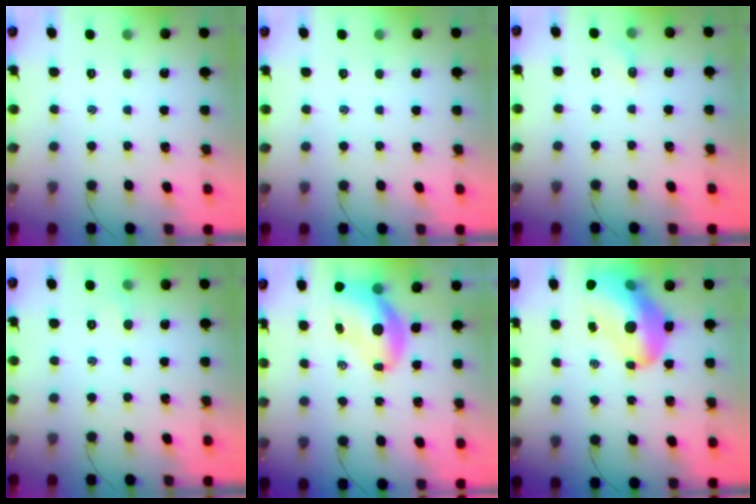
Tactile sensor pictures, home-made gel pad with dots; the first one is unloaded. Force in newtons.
{"total": 0.0}
{"total": 3.6, "press": 3.4, "slide": 1.2}
{"total": 2.6, "press": 2.5, "slide": 0.8}
{"total": 8.5, "press": 8.1, "slide": 2.3}
{"total": 17.3, "press": 16.5, "slide": 4.9}